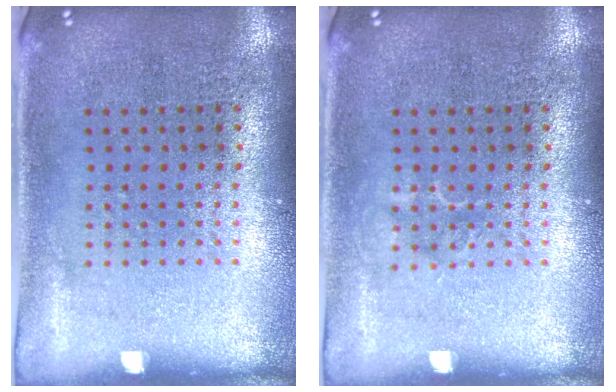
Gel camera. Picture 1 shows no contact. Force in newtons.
{"total": 0.9, "press": 0.9, "slide": 0.3}